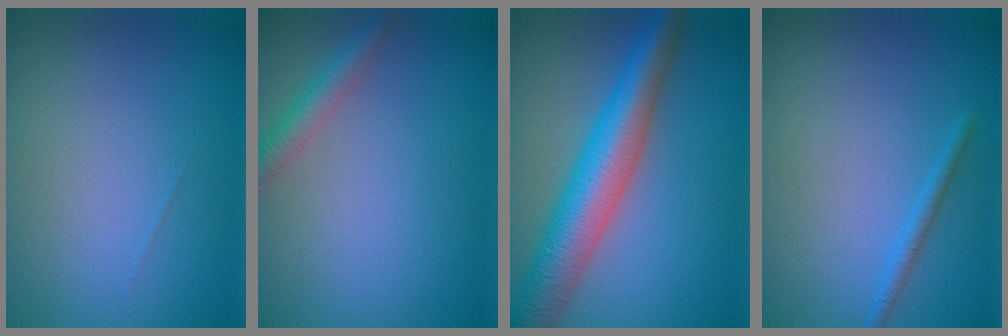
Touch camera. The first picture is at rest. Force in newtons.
{"total": 2.4, "press": 2.4, "slide": 0.1}
{"total": 8.4, "press": 8.4, "slide": 0.3}
{"total": 1.4, "press": 1.4, "slide": 0.1}